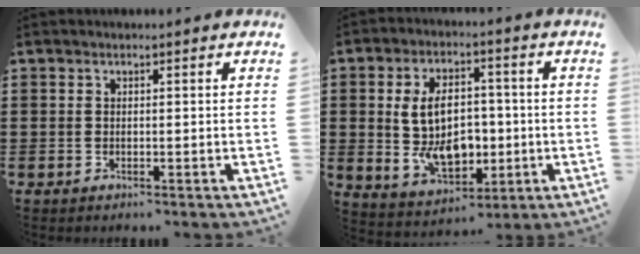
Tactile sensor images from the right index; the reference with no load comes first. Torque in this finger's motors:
{"motor_torque": [2.14, 0.00, 1.05, 0.21]}